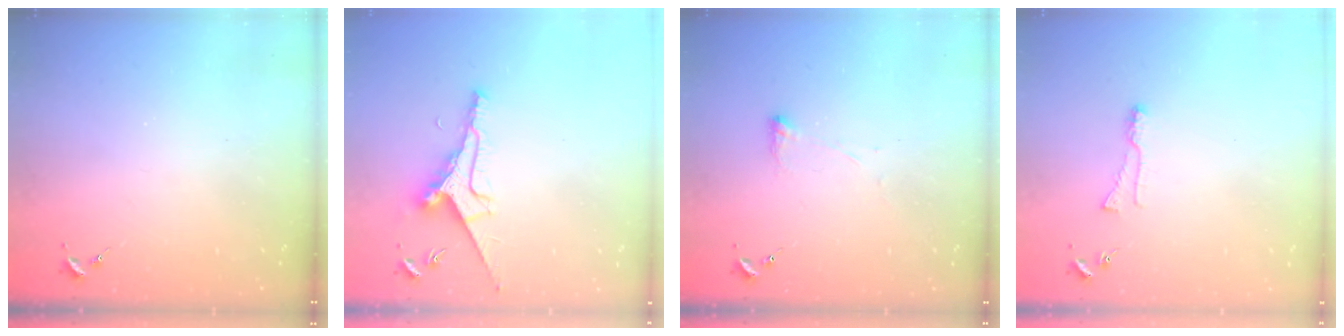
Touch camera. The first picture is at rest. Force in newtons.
{"total": 9.5, "press": 9.4, "slide": 0.9}
{"total": 2.8, "press": 2.7, "slide": 0.8}
{"total": 5.5, "press": 5.4, "slide": 0.6}